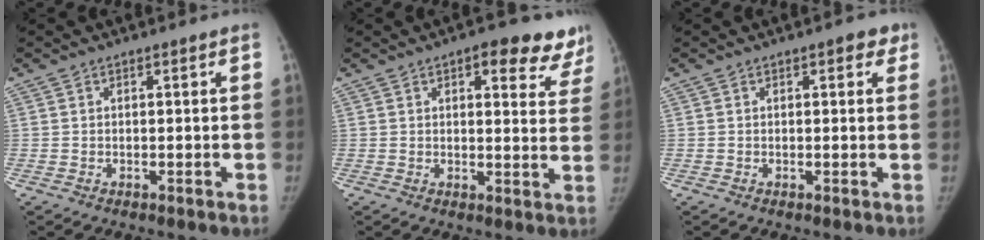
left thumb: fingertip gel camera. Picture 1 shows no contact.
{"total": 11.6, "force": [7.7, 4.7, 7.3], "torque": [-0.038, -0.032, 0.078]}
{"total": 2.9, "force": [1.5, 1.4, 2.0], "torque": [-0.007, 0.000, 0.011]}